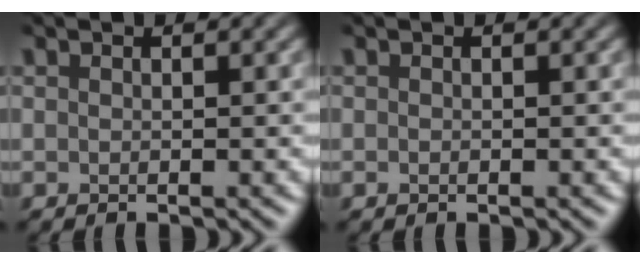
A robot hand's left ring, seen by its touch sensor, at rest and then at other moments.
{"total": 0.0}